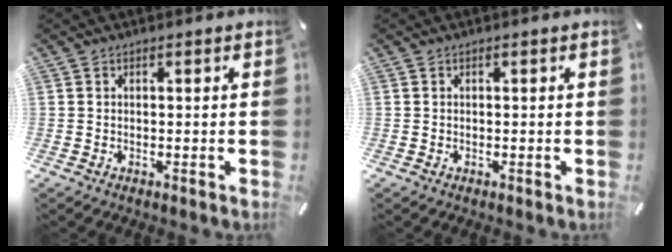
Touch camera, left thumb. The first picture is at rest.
{"total": 0.0}